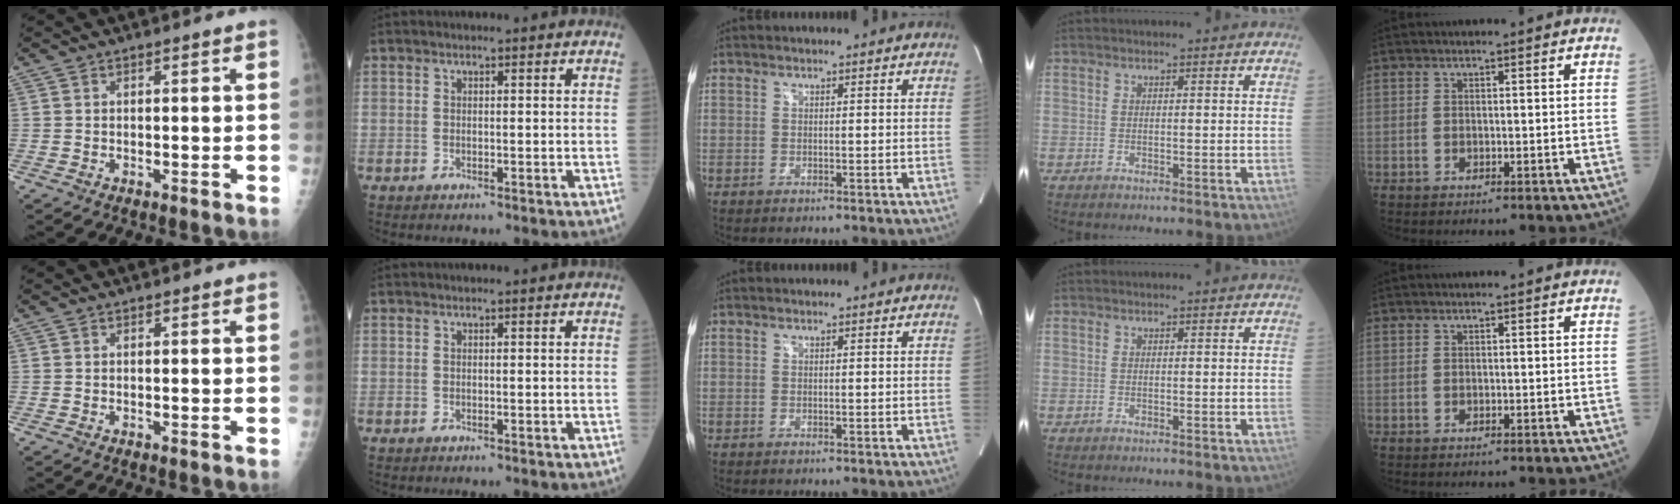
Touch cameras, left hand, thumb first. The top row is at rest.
{}